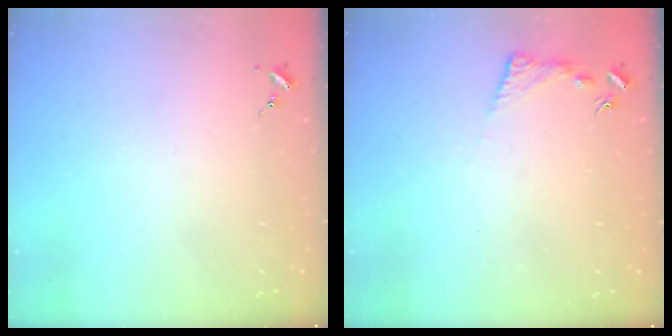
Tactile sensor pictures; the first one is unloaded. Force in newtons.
{"total": 6.0, "press": 6.0, "slide": 0.4}